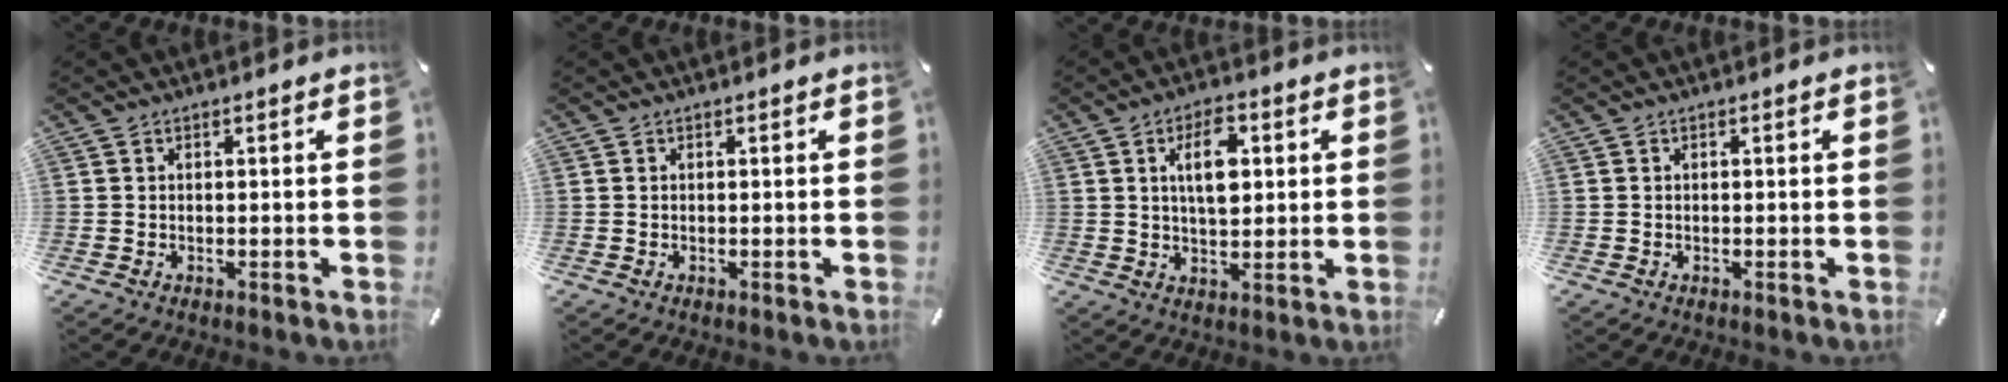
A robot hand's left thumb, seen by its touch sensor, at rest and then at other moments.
{"total": 0.0}
{"total": 9.6, "force": [2.6, 5.1, 7.7], "torque": [-0.137, -0.005, 0.036]}
{"total": 0.0}